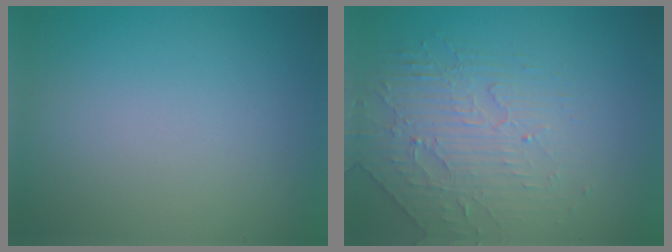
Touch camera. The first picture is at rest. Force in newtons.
{"total": 2.8, "press": 2.3, "slide": 1.6}